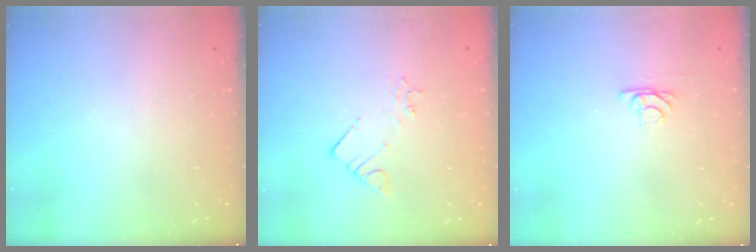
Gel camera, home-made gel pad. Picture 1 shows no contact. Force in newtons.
{"total": 2.8, "press": 2.7, "slide": 0.5}
{"total": 3.8, "press": 3.8, "slide": 0.4}